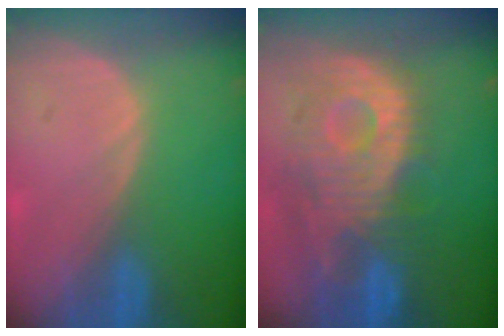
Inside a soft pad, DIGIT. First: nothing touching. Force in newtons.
{"total": 12.1, "press": 10.7, "slide": 5.5}